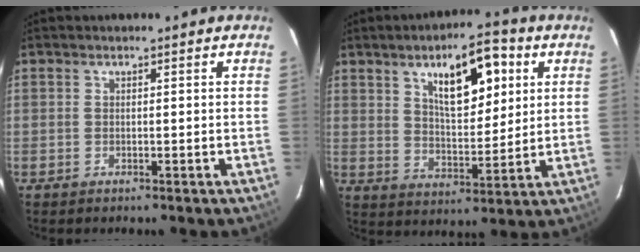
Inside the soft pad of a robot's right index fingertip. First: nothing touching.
{"total": 13.0, "force": [5.7, 5.3, 10.4], "torque": [-0.154, 0.016, 0.100]}